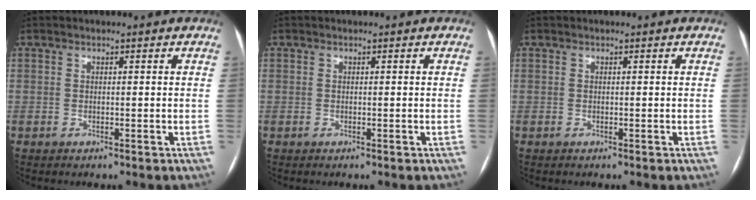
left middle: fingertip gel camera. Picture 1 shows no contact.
{"total": 0.0}
{"total": 0.0}